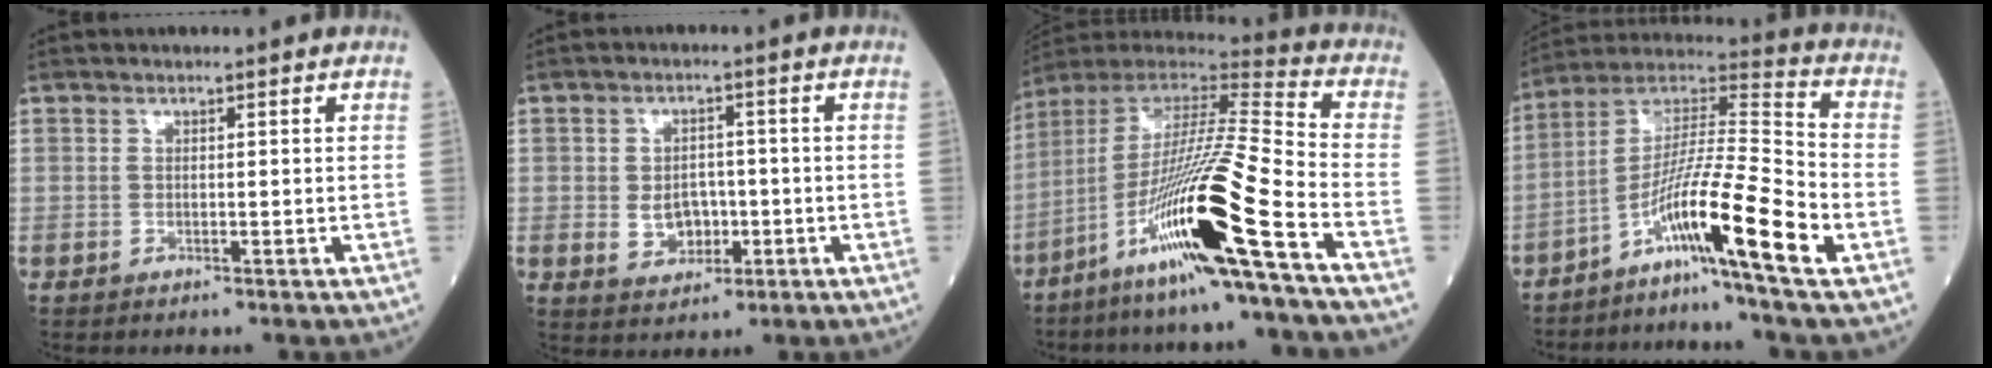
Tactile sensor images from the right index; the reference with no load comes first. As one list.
[{"total": 5.0, "force": [-0.9, 3.7, 3.3], "torque": [-0.053, 0.006, -0.005]}, {"total": 21.5, "force": [-9.9, -0.8, 19.0], "torque": [-0.375, -0.044, -0.193]}, {"total": 14.0, "force": [-6.6, -1.2, 12.3], "torque": [-0.224, -0.001, -0.130]}]